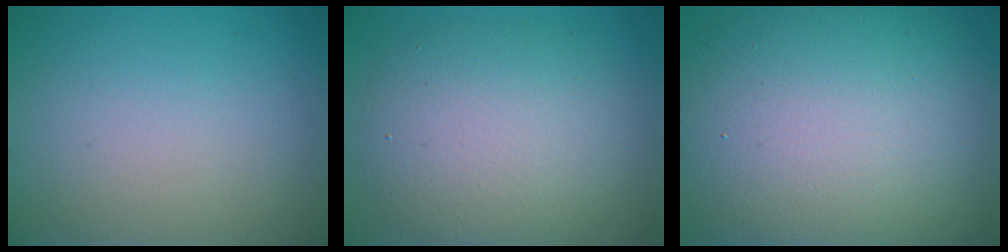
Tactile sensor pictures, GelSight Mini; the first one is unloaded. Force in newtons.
{"total": 7.4, "press": 7.4, "slide": 0.2}
{"total": 15.7, "press": 15.7, "slide": 0.8}